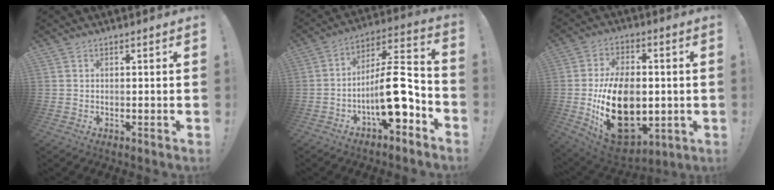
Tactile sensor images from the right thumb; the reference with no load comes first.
{"total": 16.5, "force": [-5.3, 5.4, 14.7], "torque": [-0.248, 0.027, -0.081]}
{"total": 24.6, "force": [-4.0, 16.1, 18.2], "torque": [-0.321, 0.010, -0.045]}